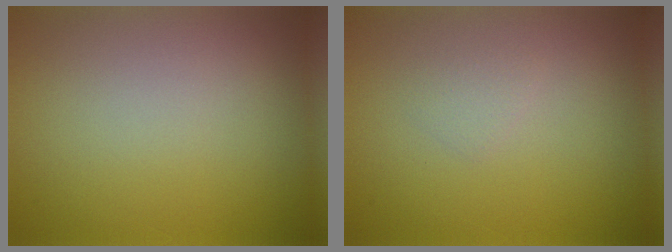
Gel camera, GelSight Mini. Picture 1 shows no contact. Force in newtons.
{"total": 0.8, "press": 0.8, "slide": 0.0}